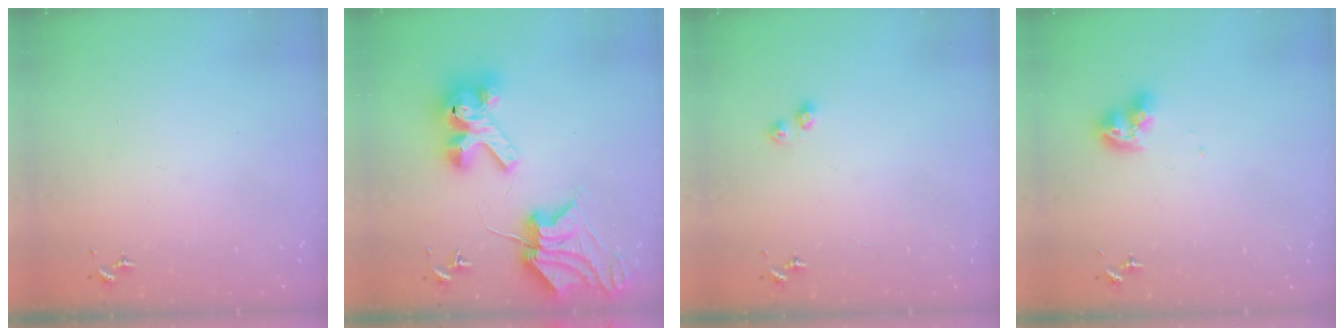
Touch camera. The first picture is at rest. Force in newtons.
{"total": 14.6, "press": 14.5, "slide": 1.6}
{"total": 3.6, "press": 3.6, "slide": 0.3}
{"total": 9.0, "press": 9.0, "slide": 1.0}